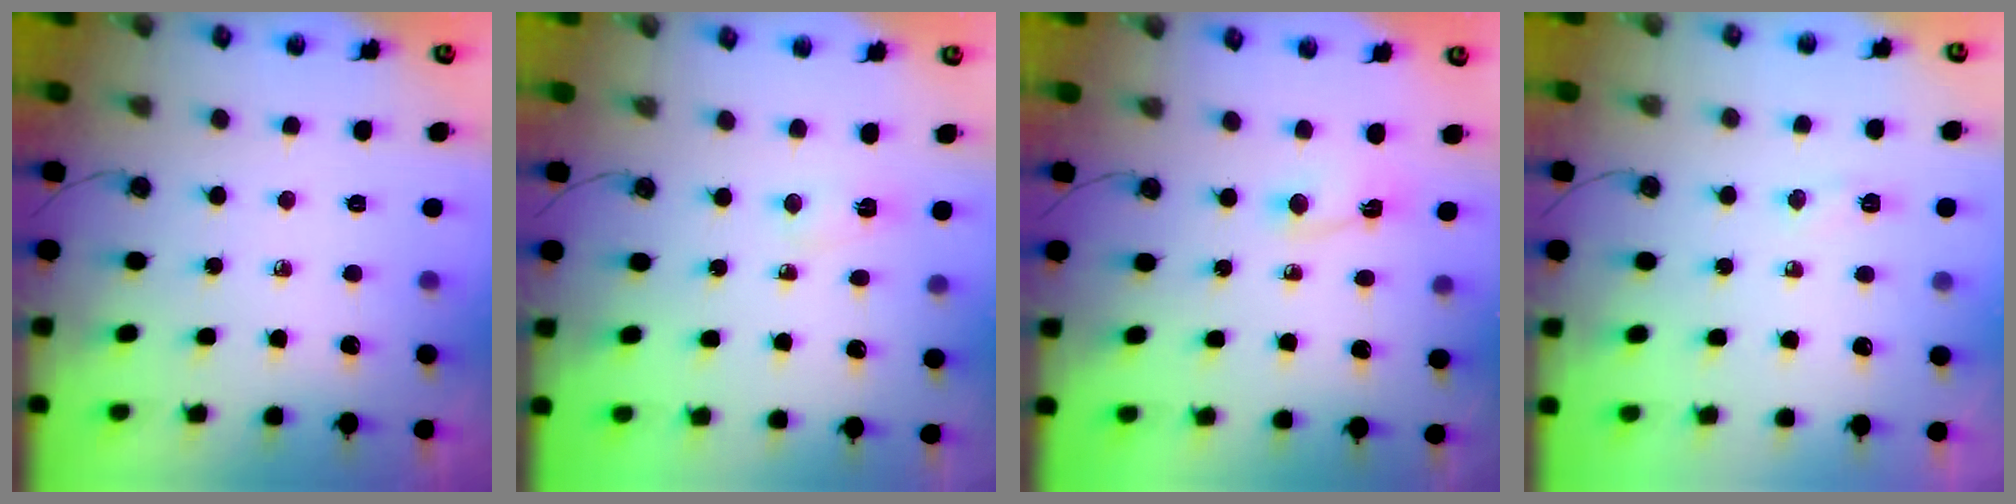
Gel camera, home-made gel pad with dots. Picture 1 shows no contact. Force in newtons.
{"total": 2.7, "press": 2.7, "slide": 0.4}
{"total": 1.8, "press": 1.8, "slide": 0.3}
{"total": 4.9, "press": 3.6, "slide": 3.3}